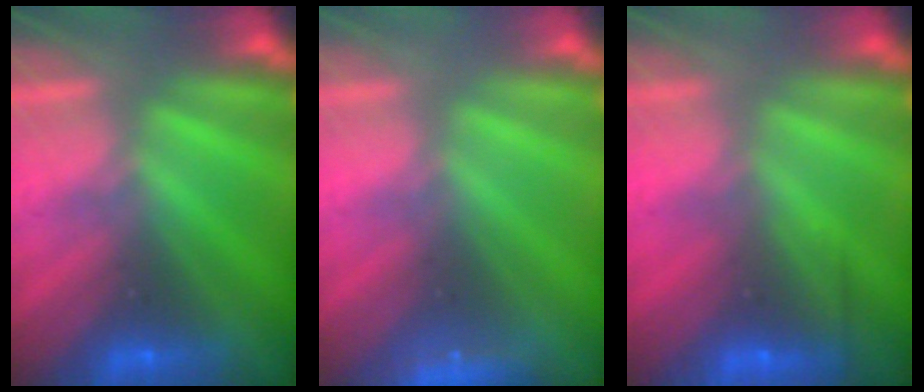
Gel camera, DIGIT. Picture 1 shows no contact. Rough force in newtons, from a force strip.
{"total": 2.4}
{"total": 2.4}